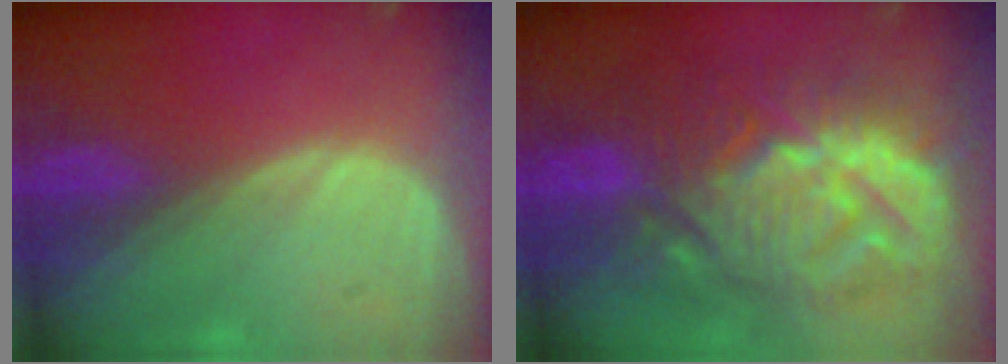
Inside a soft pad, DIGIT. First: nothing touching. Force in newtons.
{"total": 13.5, "press": 13.4, "slide": 1.3}